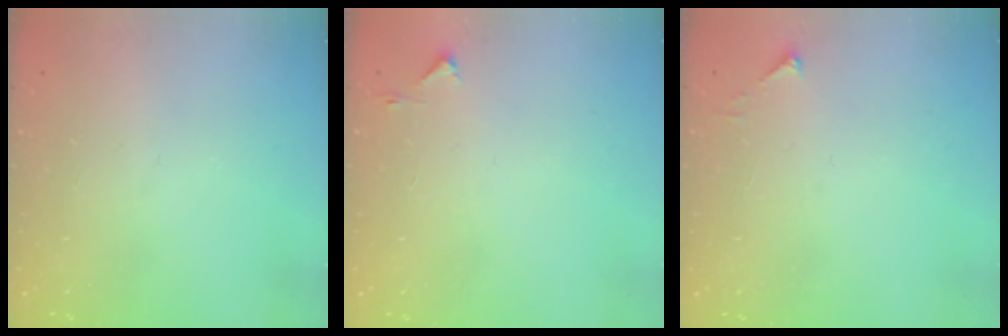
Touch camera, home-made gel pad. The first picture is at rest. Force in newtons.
{"total": 3.1, "press": 3.0, "slide": 0.3}
{"total": 2.5, "press": 2.5, "slide": 0.3}